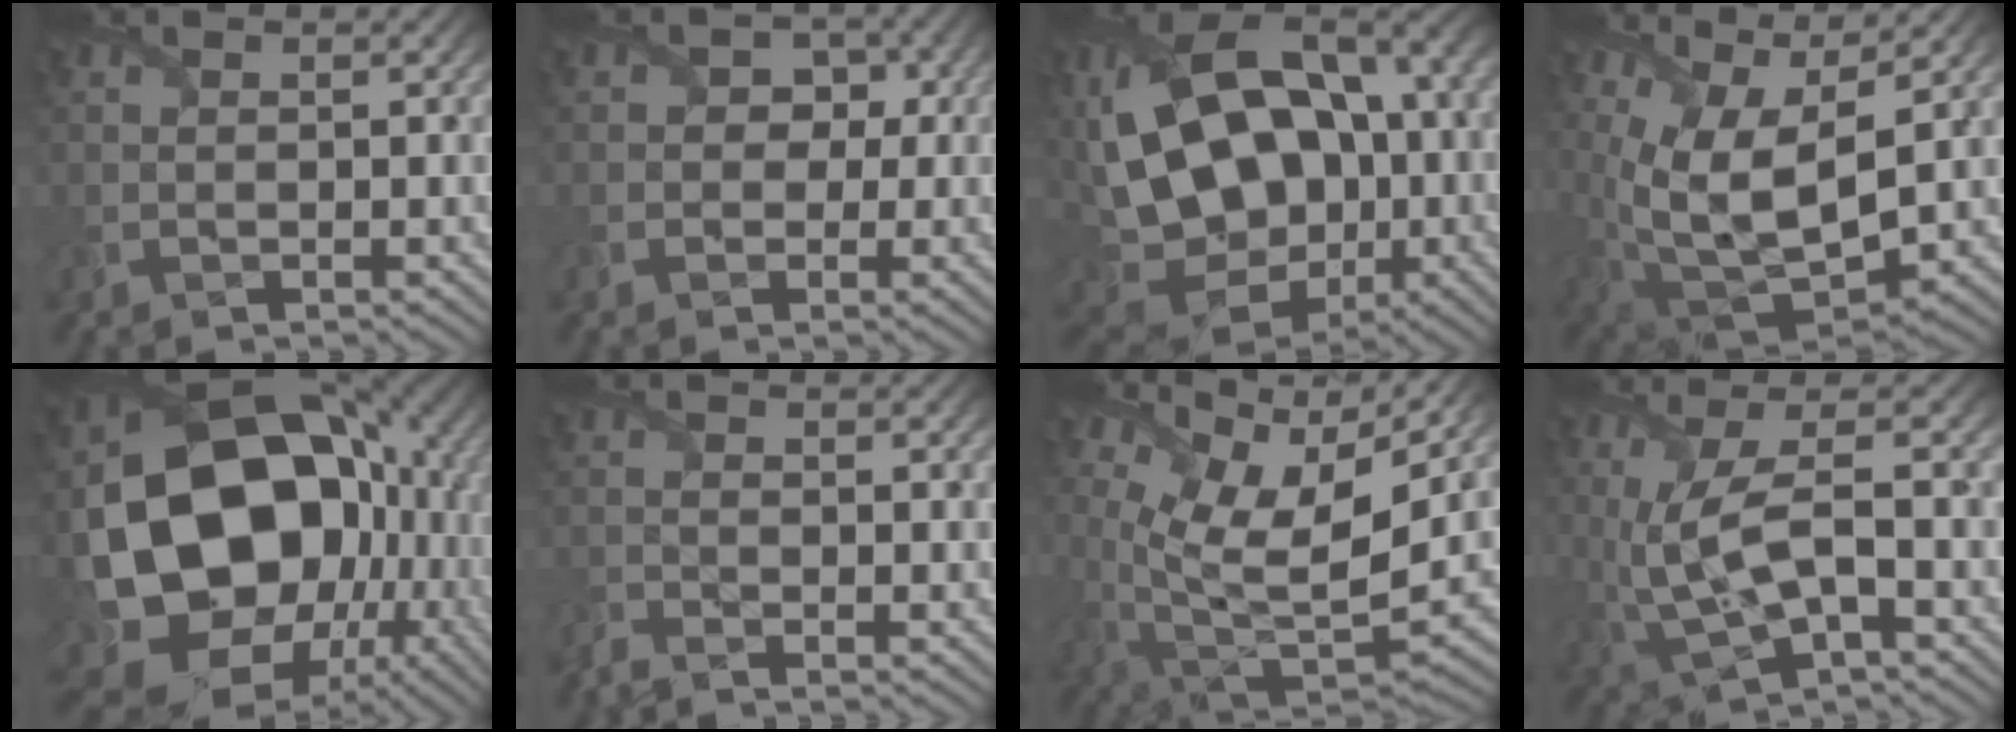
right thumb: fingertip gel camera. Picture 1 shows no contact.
{"total": 3.6, "force": [0.5, 3.2, 1.5], "torque": [-0.005, 0.004, -0.020]}
{"total": 20.9, "force": [0.2, 14.2, 15.3], "torque": [-0.327, -0.004, 0.023]}
{"total": 15.2, "force": [4.9, 7.3, 12.5], "torque": [-0.273, 0.009, 0.108]}
{"total": 22.6, "force": [-1.2, 17.7, 13.9], "torque": [-0.313, -0.057, 0.017]}
{"total": 2.1, "force": [-1.9, 0.2, 0.8], "torque": [-0.023, -0.013, -0.050]}
{"total": 14.3, "force": [7.6, 5.8, 10.7], "torque": [-0.235, 0.008, 0.141]}
{"total": 8.6, "force": [0.4, 2.4, 8.2], "torque": [-0.185, 0.008, 0.008]}